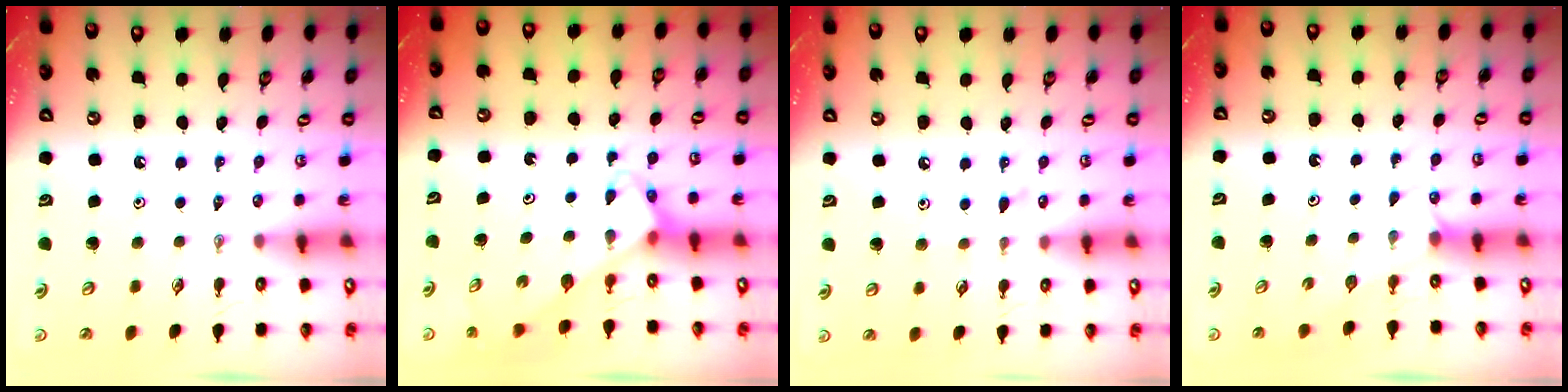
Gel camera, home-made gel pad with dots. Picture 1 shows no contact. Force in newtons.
{"total": 3.8, "press": 3.8, "slide": 0.1}
{"total": 5.2, "press": 5.2, "slide": 0.6}
{"total": 2.5, "press": 2.4, "slide": 0.4}